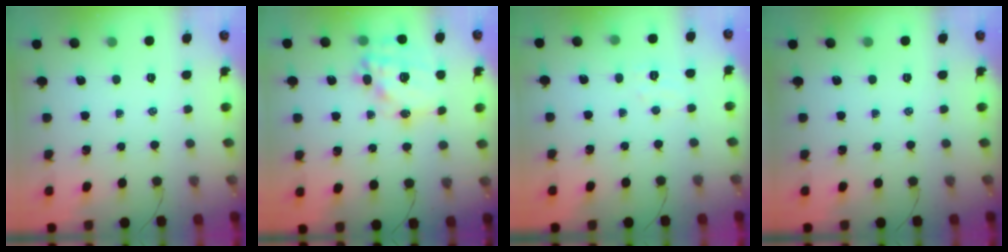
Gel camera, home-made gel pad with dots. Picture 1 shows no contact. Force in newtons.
{"total": 17.9, "press": 17.5, "slide": 3.7}
{"total": 3.8, "press": 3.7, "slide": 0.9}
{"total": 0.0}